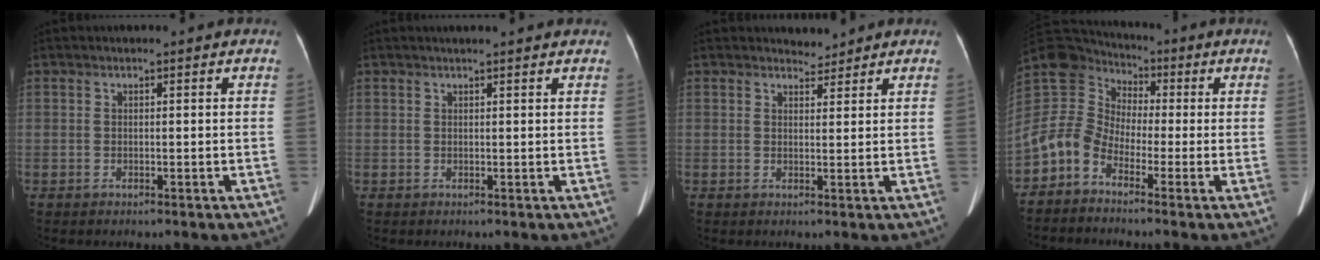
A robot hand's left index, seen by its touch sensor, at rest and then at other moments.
{"total": 4.5, "force": [4.1, 0.2, 2.0], "torque": [-0.027, 0.022, 0.043]}
{"total": 1.9, "force": [1.9, 0.4, -0.2], "torque": [0.000, -0.002, 0.030]}
{"total": 8.3, "force": [-3.3, 6.8, 3.3], "torque": [-0.093, 0.045, -0.072]}